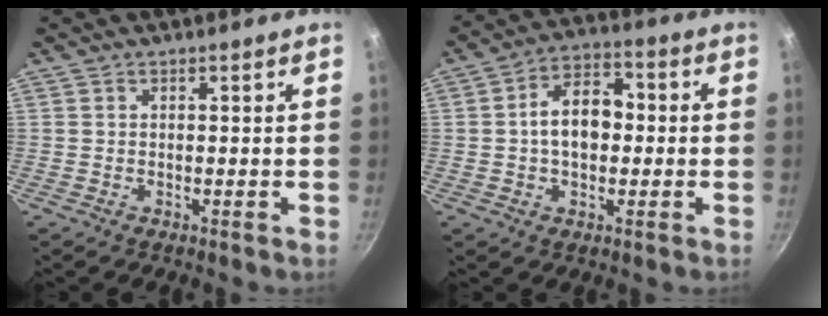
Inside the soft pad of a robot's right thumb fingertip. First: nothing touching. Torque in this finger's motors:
{"motor_torque": [0.33, 1.97, 0.97, -0.17, 0.07]}